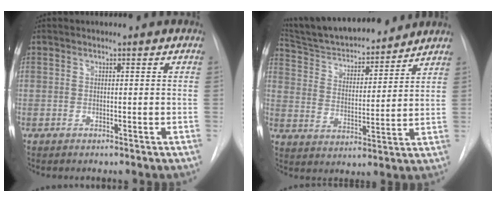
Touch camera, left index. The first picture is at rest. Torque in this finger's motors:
{"motor_torque": [-0.45, -1.28, 0.22, 0.05]}